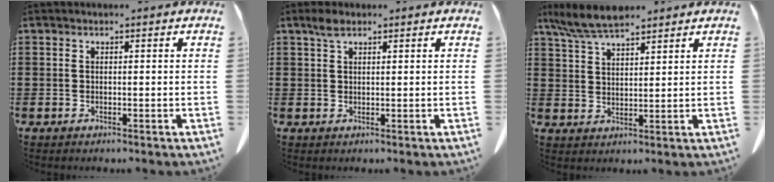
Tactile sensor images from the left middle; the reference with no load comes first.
{"total": 2.3, "force": [1.5, 0.9, 1.4], "torque": [-0.033, 0.002, 0.028]}
{"total": 6.4, "force": [5.3, 1.6, 3.4], "torque": [-0.079, -0.010, 0.100]}